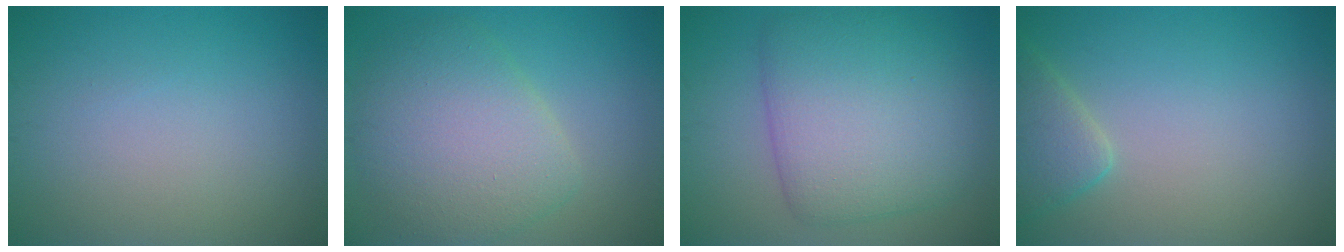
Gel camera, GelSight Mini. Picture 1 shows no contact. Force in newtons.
{"total": 6.6, "press": 6.6, "slide": 0.2}
{"total": 8.5, "press": 8.5, "slide": 0.3}
{"total": 2.9, "press": 2.9, "slide": 0.2}